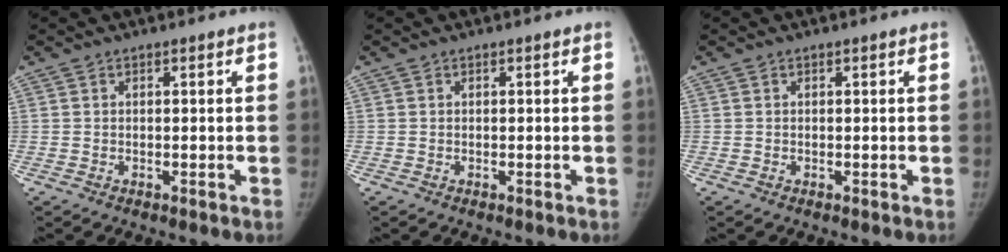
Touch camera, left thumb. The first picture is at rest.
{"total": 0.0}
{"total": 0.0}